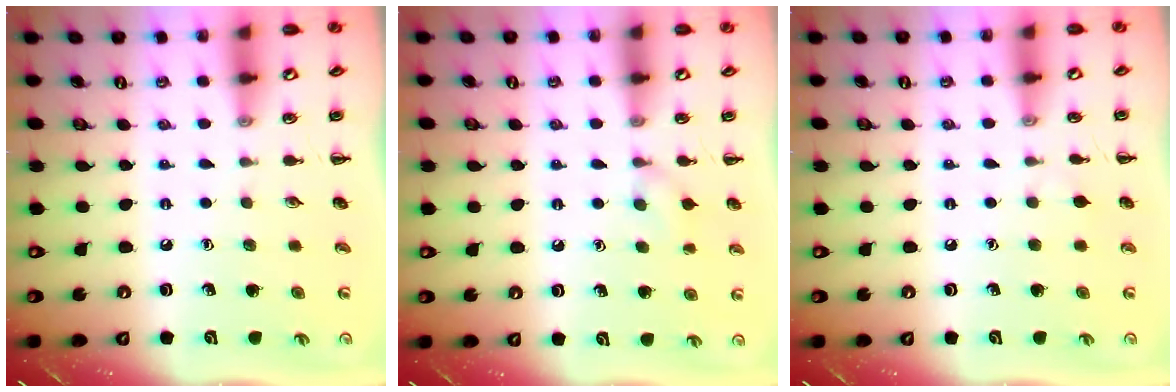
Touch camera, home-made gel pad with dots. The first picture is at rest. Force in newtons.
{"total": 6.9, "press": 6.4, "slide": 2.4}
{"total": 3.4, "press": 3.1, "slide": 1.3}